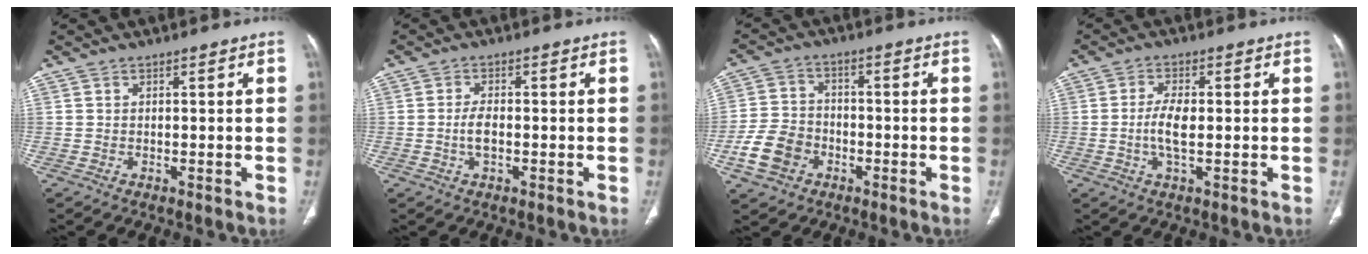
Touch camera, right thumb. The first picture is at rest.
{"total": 3.1, "force": [-0.6, 1.5, 2.7], "torque": [-0.052, 0.008, -0.012]}
{"total": 8.9, "force": [-3.7, 6.9, 4.2], "torque": [-0.073, 0.021, -0.068]}
{"total": 5.0, "force": [-0.3, 1.9, 4.6], "torque": [-0.100, 0.001, -0.009]}